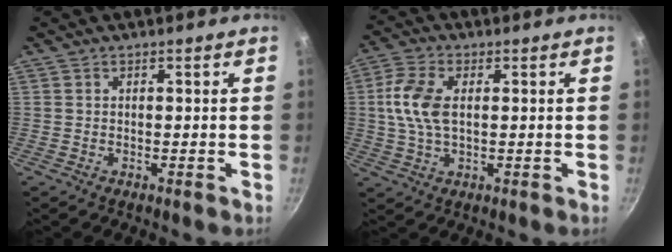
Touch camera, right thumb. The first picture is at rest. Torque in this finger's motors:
{"motor_torque": [0.97, 1.13, 1.58, -0.28, 0.44]}